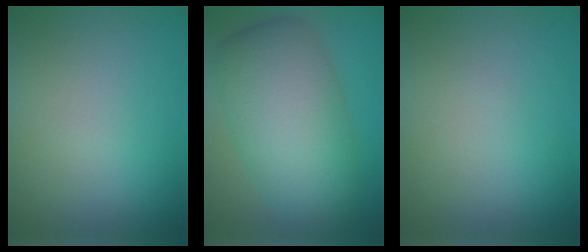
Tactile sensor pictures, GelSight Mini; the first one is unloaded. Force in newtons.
{"total": 9.6, "press": 9.6, "slide": 0.4}
{"total": 0.0}